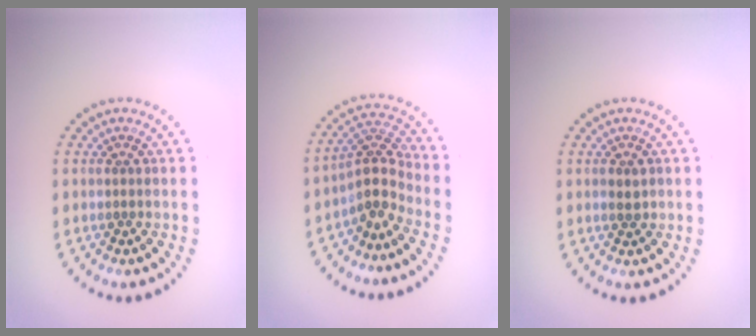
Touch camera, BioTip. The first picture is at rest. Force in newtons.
{"total": 3.4, "press": 2.4, "slide": 2.3}
{"total": 1.2, "press": 1.2, "slide": 0.1}